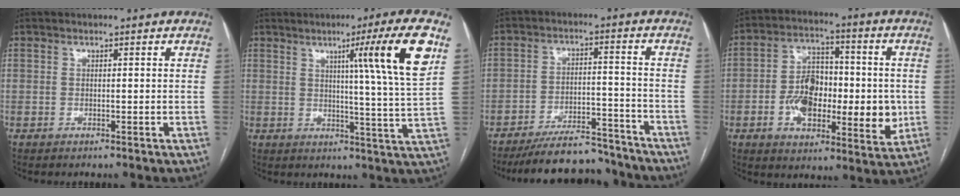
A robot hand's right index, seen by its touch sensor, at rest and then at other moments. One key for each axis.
{"total": 13.2, "fx": 5.4, "fy": -2.7, "fz": 11.7, "tx": -0.155, "ty": -0.006, "tz": 0.074}
{"total": 13.7, "fx": -12.6, "fy": 3.6, "fz": 3.8, "tx": -0.043, "ty": 0.018, "tz": -0.185}
{"total": 15.2, "fx": -1.9, "fy": 7.6, "fz": 13.1, "tx": -0.213, "ty": 0.016, "tz": -0.026}